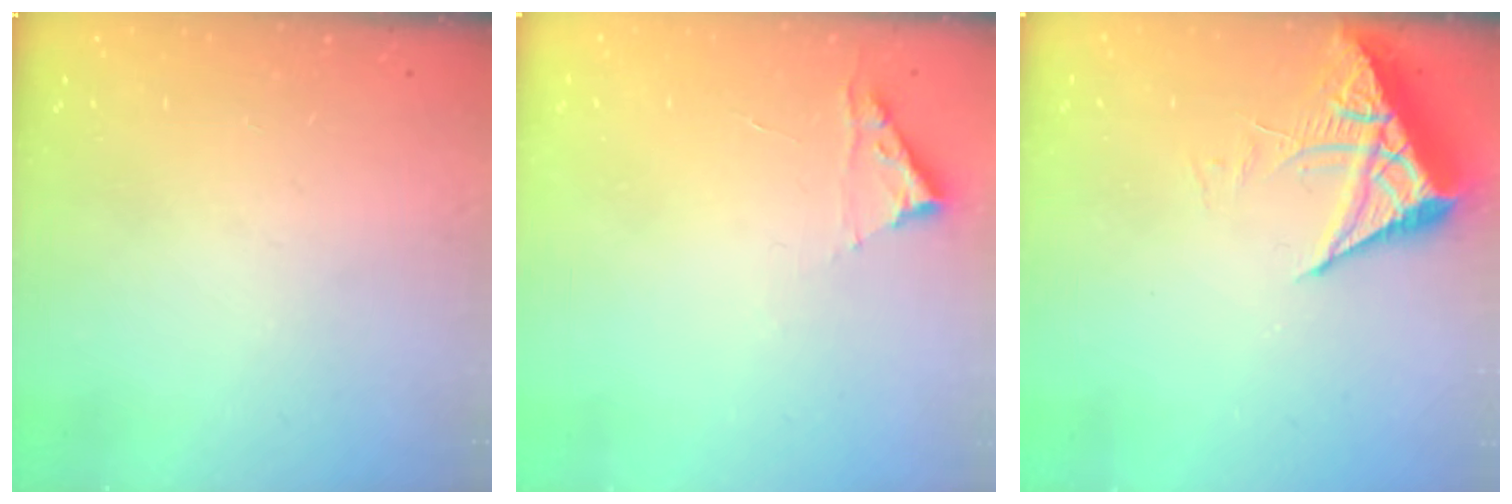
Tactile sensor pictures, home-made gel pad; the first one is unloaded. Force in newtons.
{"total": 2.8, "press": 2.8, "slide": 0.3}
{"total": 6.6, "press": 6.6, "slide": 0.8}